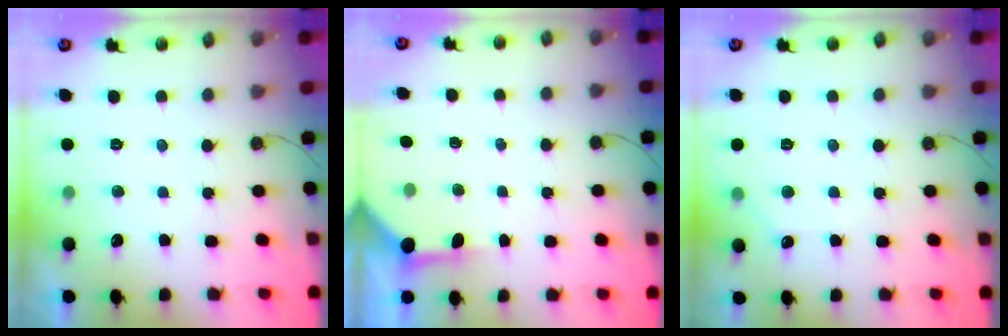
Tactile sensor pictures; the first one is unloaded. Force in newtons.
{"total": 3.8, "press": 3.8, "slide": 0.5}
{"total": 4.1, "press": 4.1, "slide": 0.5}